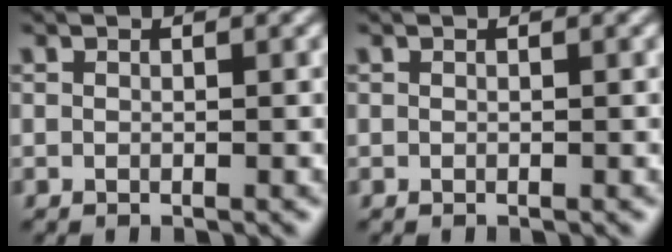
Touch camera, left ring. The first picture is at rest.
{"total": 0.0}